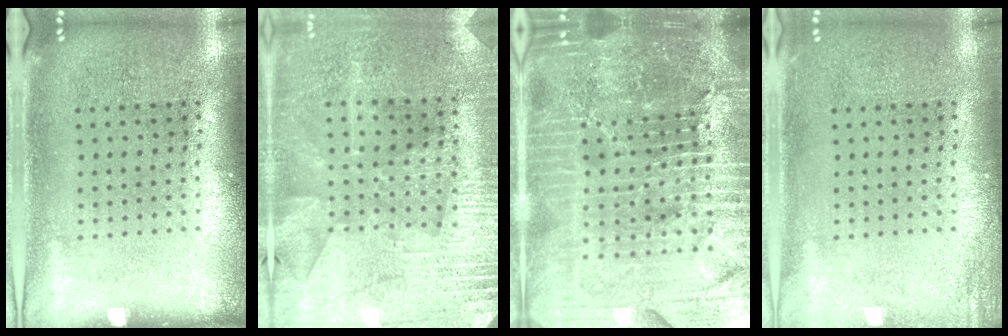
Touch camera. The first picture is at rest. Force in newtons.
{"total": 2.8, "press": 2.7, "slide": 0.6}
{"total": 6.7, "press": 5.9, "slide": 3.2}
{"total": 1.2, "press": 1.2, "slide": 0.1}